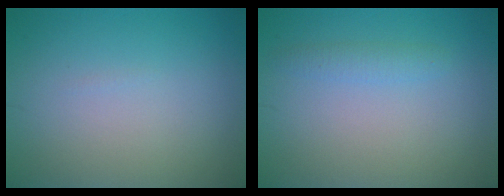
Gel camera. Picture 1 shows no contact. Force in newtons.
{"total": 1.3, "press": 1.3, "slide": 0.0}